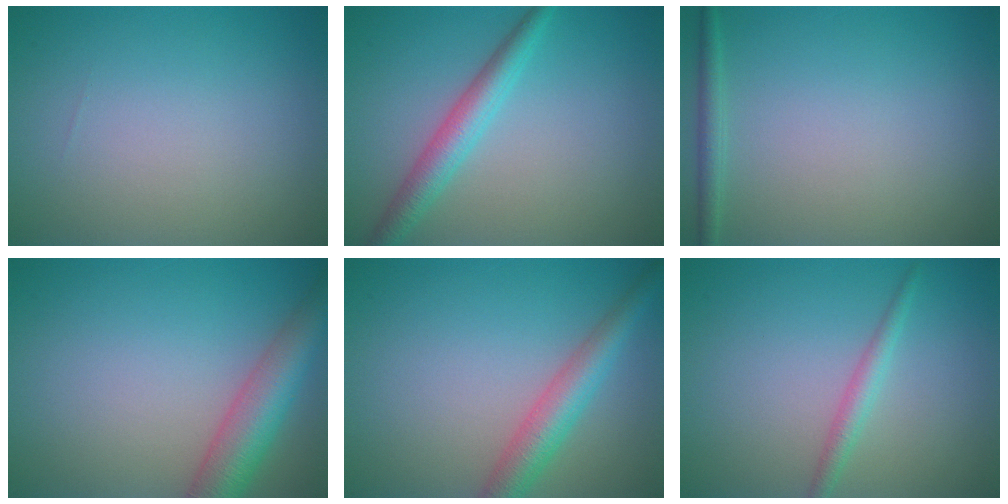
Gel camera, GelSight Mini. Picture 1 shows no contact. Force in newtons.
{"total": 3.3, "press": 3.3, "slide": 0.1}
{"total": 1.4, "press": 1.4, "slide": 0.1}
{"total": 5.8, "press": 5.8, "slide": 0.2}
{"total": 4.0, "press": 4.0, "slide": 0.0}
{"total": 1.7, "press": 1.7, "slide": 0.0}